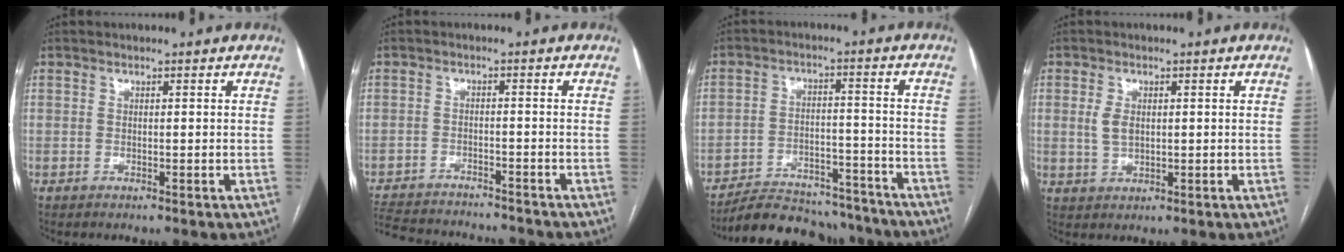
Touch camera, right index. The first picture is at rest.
{"total": 15.8, "force": [-14.6, 3.1, 5.2], "torque": [-0.125, -0.011, -0.209]}
{"total": 15.7, "force": [-14.5, 4.8, 3.9], "torque": [-0.059, 0.015, -0.207]}
{"total": 3.1, "force": [0.5, 1.8, 2.4], "torque": [-0.051, 0.003, 0.015]}